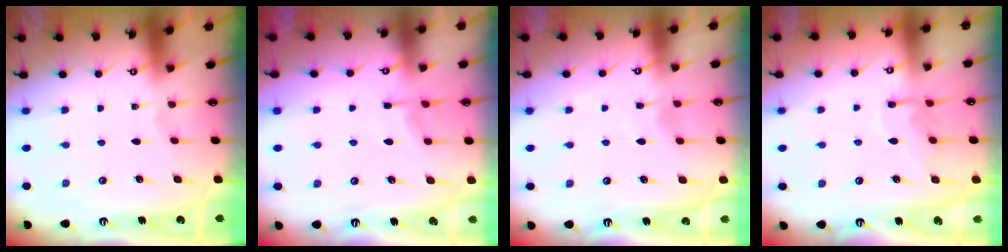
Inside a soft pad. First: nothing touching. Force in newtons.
{"total": 5.3, "press": 5.3, "slide": 0.7}
{"total": 4.3, "press": 4.3, "slide": 0.5}
{"total": 9.9, "press": 9.8, "slide": 0.8}